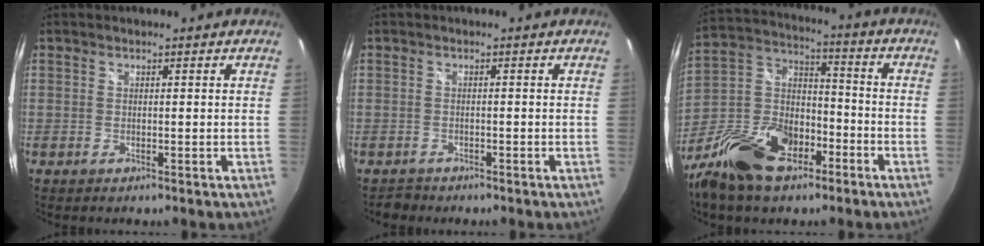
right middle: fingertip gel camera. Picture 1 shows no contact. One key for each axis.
{"total": 1.5, "fx": -1.3, "fy": 0.8, "fz": -0.1, "tx": -0.002, "ty": 0.001, "tz": -0.021}
{"total": 18.9, "fx": -11.5, "fy": 9.9, "fz": 11.3, "tx": -0.260, "ty": 0.003, "tz": -0.214}